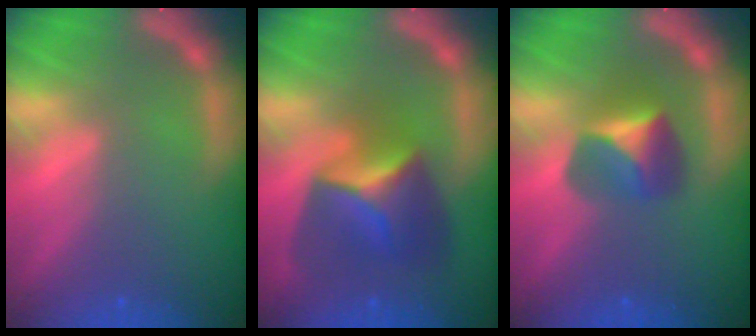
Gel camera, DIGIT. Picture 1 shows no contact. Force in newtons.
{"total": 6.9}
{"total": 3.9}